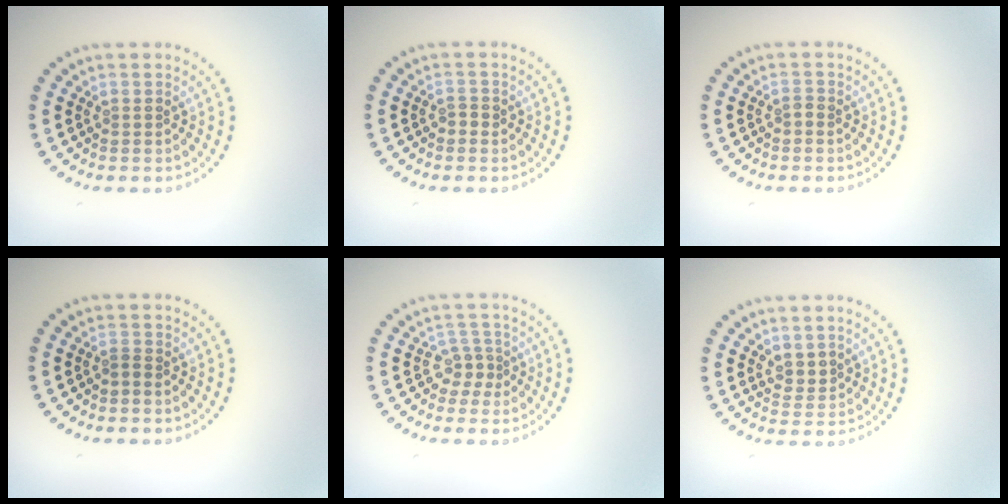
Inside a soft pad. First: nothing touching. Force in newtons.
{"total": 0.9, "press": 0.9, "slide": 0.3}
{"total": 0.6, "press": 0.4, "slide": 0.4}
{"total": 0.6, "press": 0.3, "slide": 0.5}
{"total": 2.0, "press": 1.5, "slide": 1.3}
{"total": 1.6, "press": 1.3, "slide": 0.9}